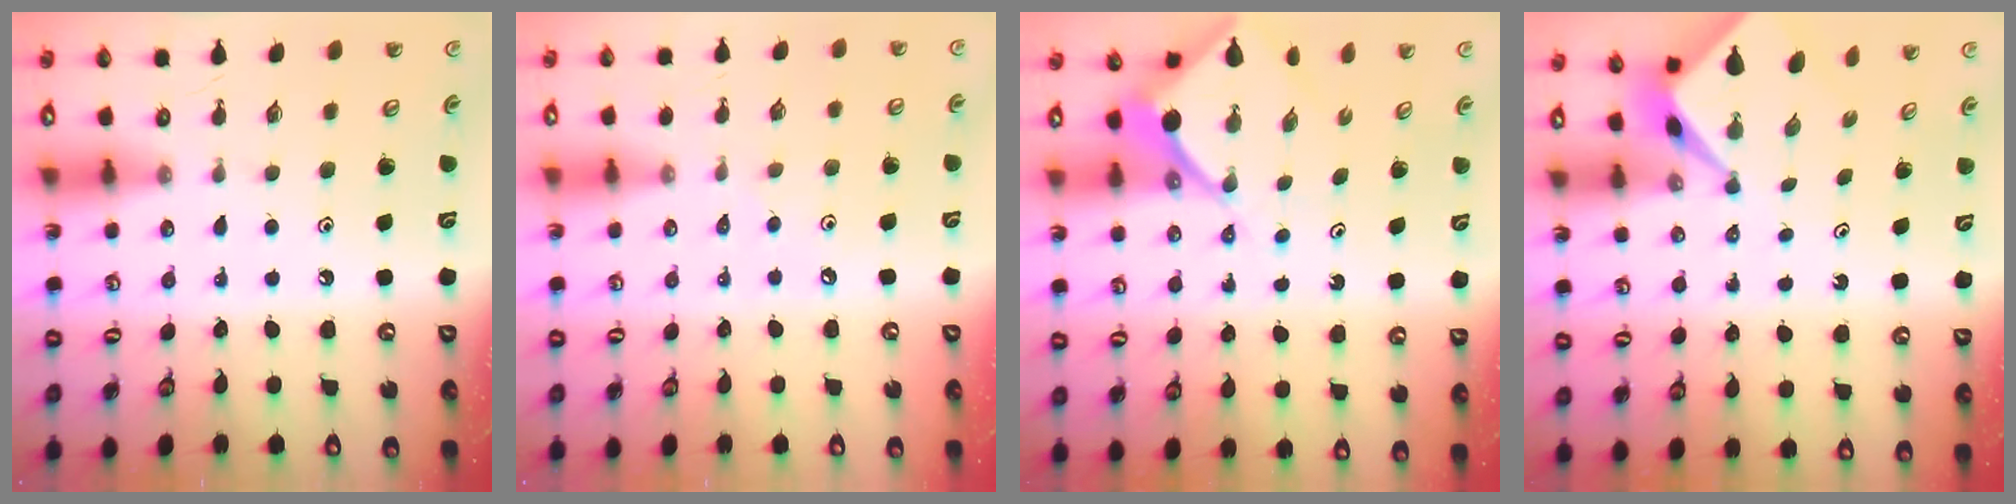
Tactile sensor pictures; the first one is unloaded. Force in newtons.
{"total": 2.8, "press": 2.8, "slide": 0.5}
{"total": 7.5, "press": 7.5, "slide": 0.8}
{"total": 2.2, "press": 2.2, "slide": 0.3}